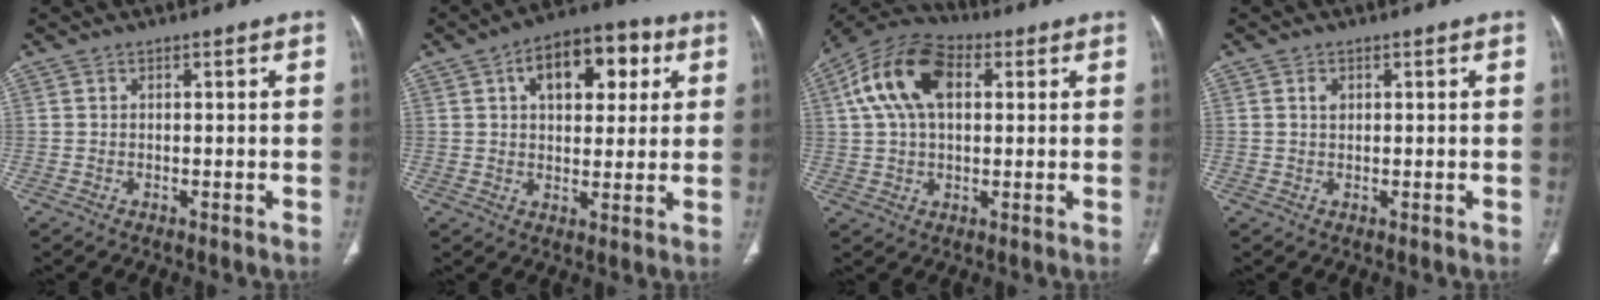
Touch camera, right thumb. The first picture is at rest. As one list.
[{"total": 13.5, "force": [4.7, 7.9, 9.9], "torque": [-0.101, 0.013, 0.066]}, {"total": 14.4, "force": [3.8, 8.7, 10.9], "torque": [-0.206, 0.025, 0.063]}, {"total": 1.3, "force": [0.4, 1.0, 0.7], "torque": [-0.005, 0.002, 0.007]}]